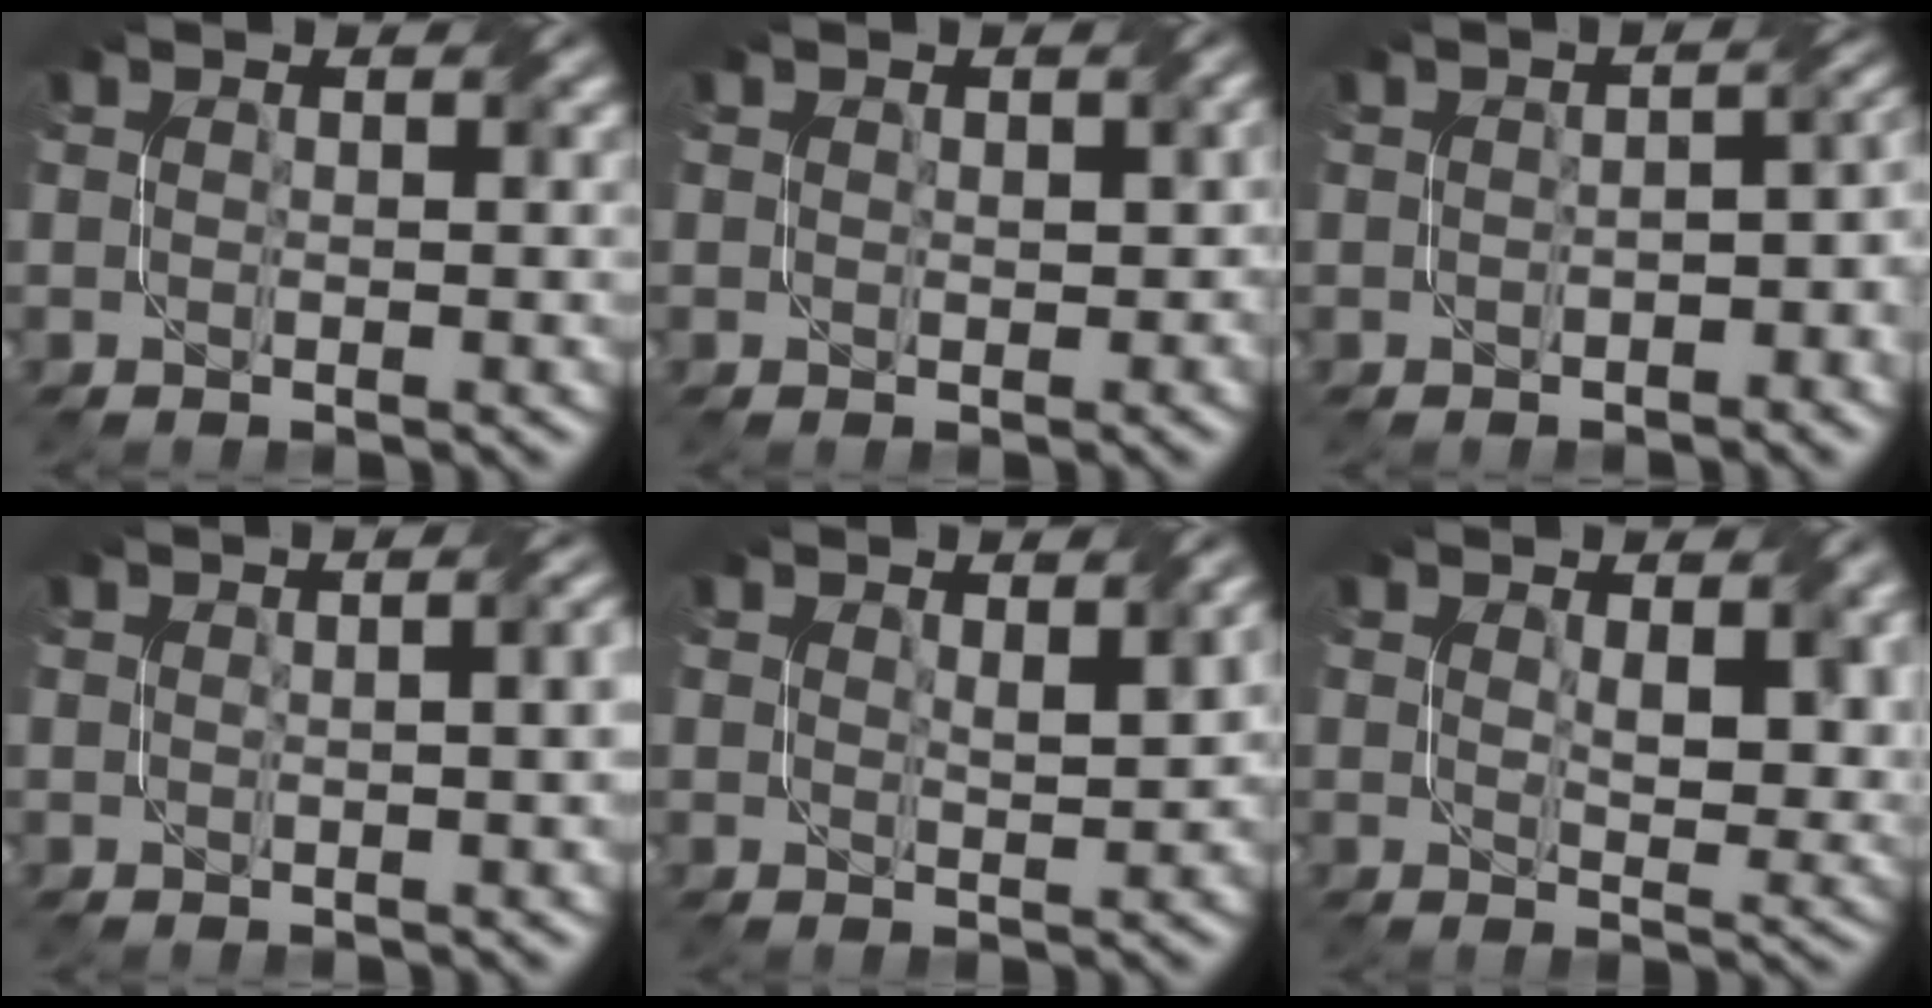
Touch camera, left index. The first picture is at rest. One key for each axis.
{"total": 2.7, "fx": 0.1, "fy": 2.1, "fz": 1.6, "tx": -0.005, "ty": 0.001, "tz": 0.020}
{"total": 4.7, "fx": -1.6, "fy": 2.6, "fz": 3.6, "tx": -0.021, "ty": 0.002, "tz": -0.011}
{"total": 4.6, "fx": 0.7, "fy": 2.4, "fz": 3.9, "tx": -0.017, "ty": 0.022, "tz": 0.005}
{"total": 2.3, "fx": 1.4, "fy": 0.5, "fz": 1.7, "tx": -0.020, "ty": 0.008, "tz": 0.032}
{"total": 3.8, "fx": 1.7, "fy": 1.5, "fz": 3.1, "tx": -0.048, "ty": -0.001, "tz": 0.040}